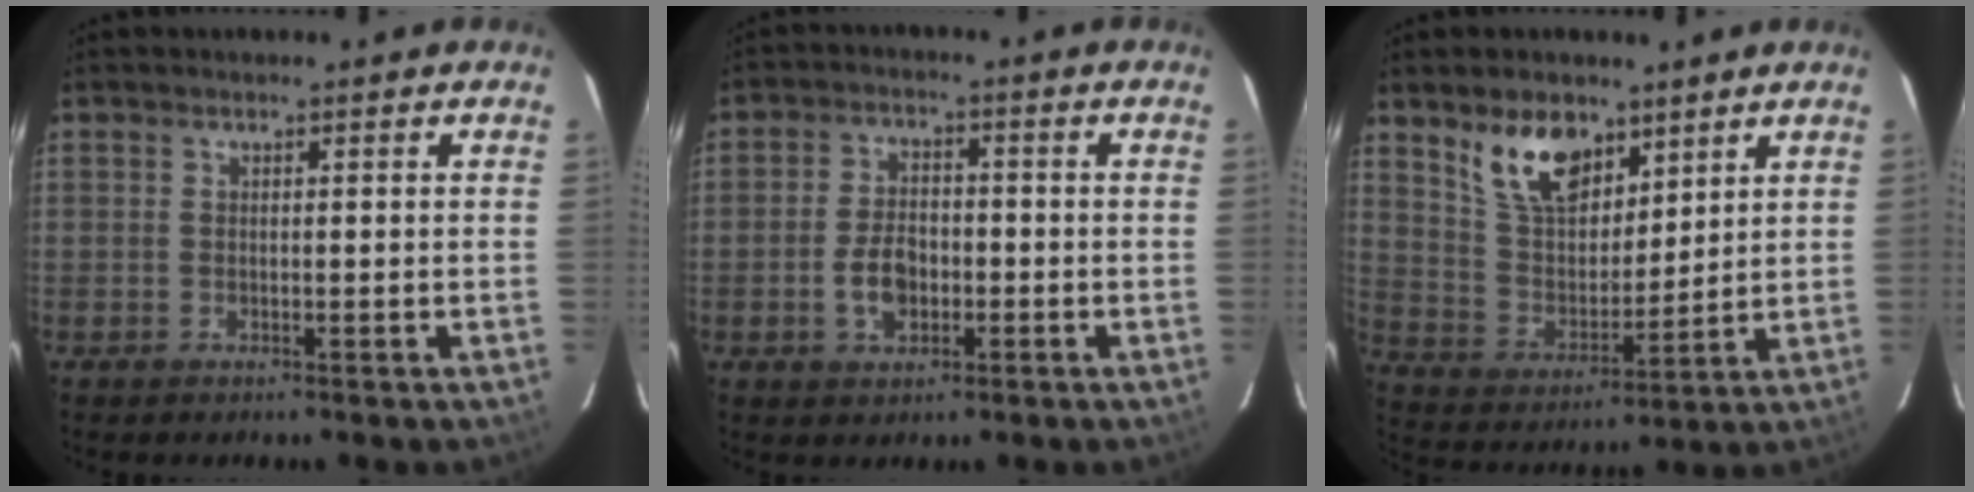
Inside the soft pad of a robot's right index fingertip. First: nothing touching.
{"total": 6.4, "force": [-2.0, 4.0, 4.6], "torque": [-0.095, 0.009, -0.029]}
{"total": 12.0, "force": [7.6, 6.4, 6.6], "torque": [-0.125, 0.011, 0.153]}